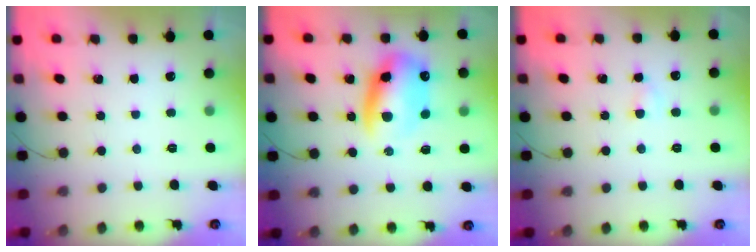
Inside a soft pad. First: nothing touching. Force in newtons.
{"total": 12.9, "press": 12.4, "slide": 3.5}
{"total": 2.7, "press": 2.5, "slide": 1.0}